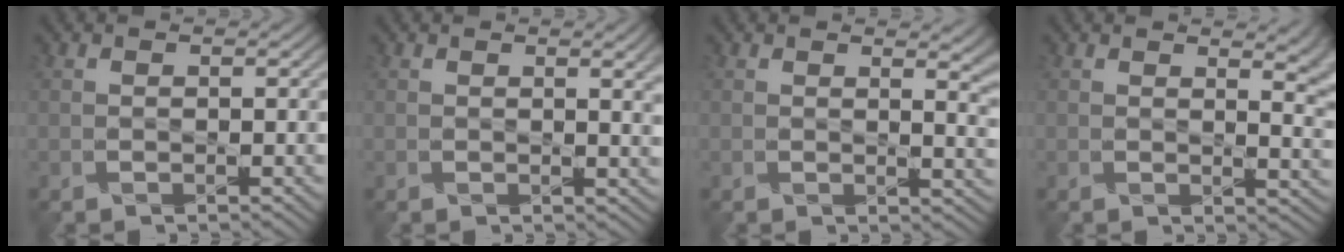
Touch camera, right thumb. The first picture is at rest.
{"total": 2.8, "force": [1.0, 0.6, 2.5], "torque": [-0.034, 0.001, 0.017]}
{"total": 5.1, "force": [2.1, 1.9, 4.3], "torque": [-0.045, -0.002, 0.032]}
{"total": 6.0, "force": [3.1, 2.3, 4.6], "torque": [-0.044, 0.001, 0.047]}